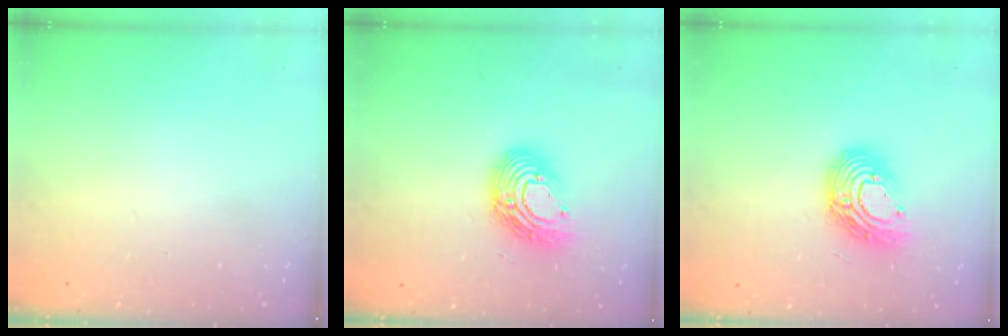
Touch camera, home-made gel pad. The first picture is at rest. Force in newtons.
{"total": 14.9, "press": 14.9, "slide": 1.3}
{"total": 14.9, "press": 14.9, "slide": 1.3}